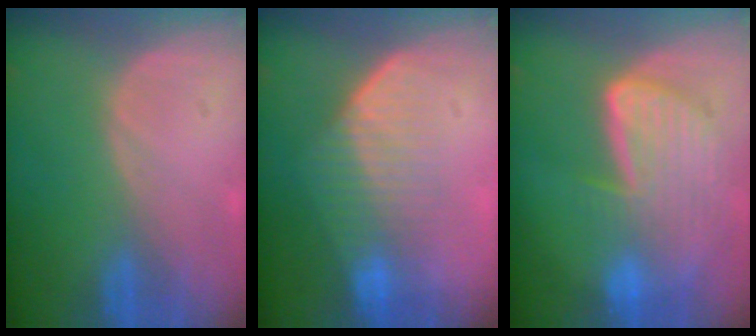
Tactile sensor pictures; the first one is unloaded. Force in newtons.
{"total": 7.0, "press": 6.4, "slide": 3.0}
{"total": 9.2, "press": 8.1, "slide": 4.5}